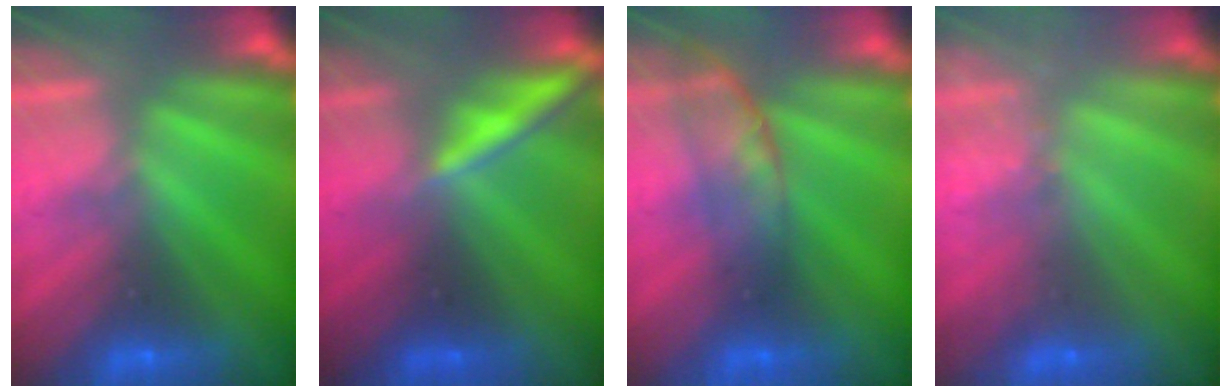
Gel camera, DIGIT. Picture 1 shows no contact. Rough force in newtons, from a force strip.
{"total": 1.6}
{"total": 2.7}
{"total": 2.7}